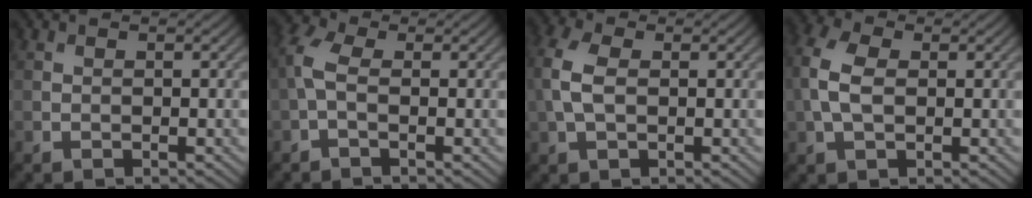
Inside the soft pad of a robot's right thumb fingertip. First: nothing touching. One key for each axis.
{"total": 3.6, "fx": -0.3, "fy": 1.8, "fz": 3.1, "tx": -0.084, "ty": 0.009, "tz": -0.018}
{"total": 5.2, "fx": 0.3, "fy": 3.1, "fz": 4.2, "tx": -0.122, "ty": 0.009, "tz": 0.001}
{"total": 6.2, "fx": 0.3, "fy": 3.8, "fz": 4.9, "tx": -0.140, "ty": 0.009, "tz": -0.002}